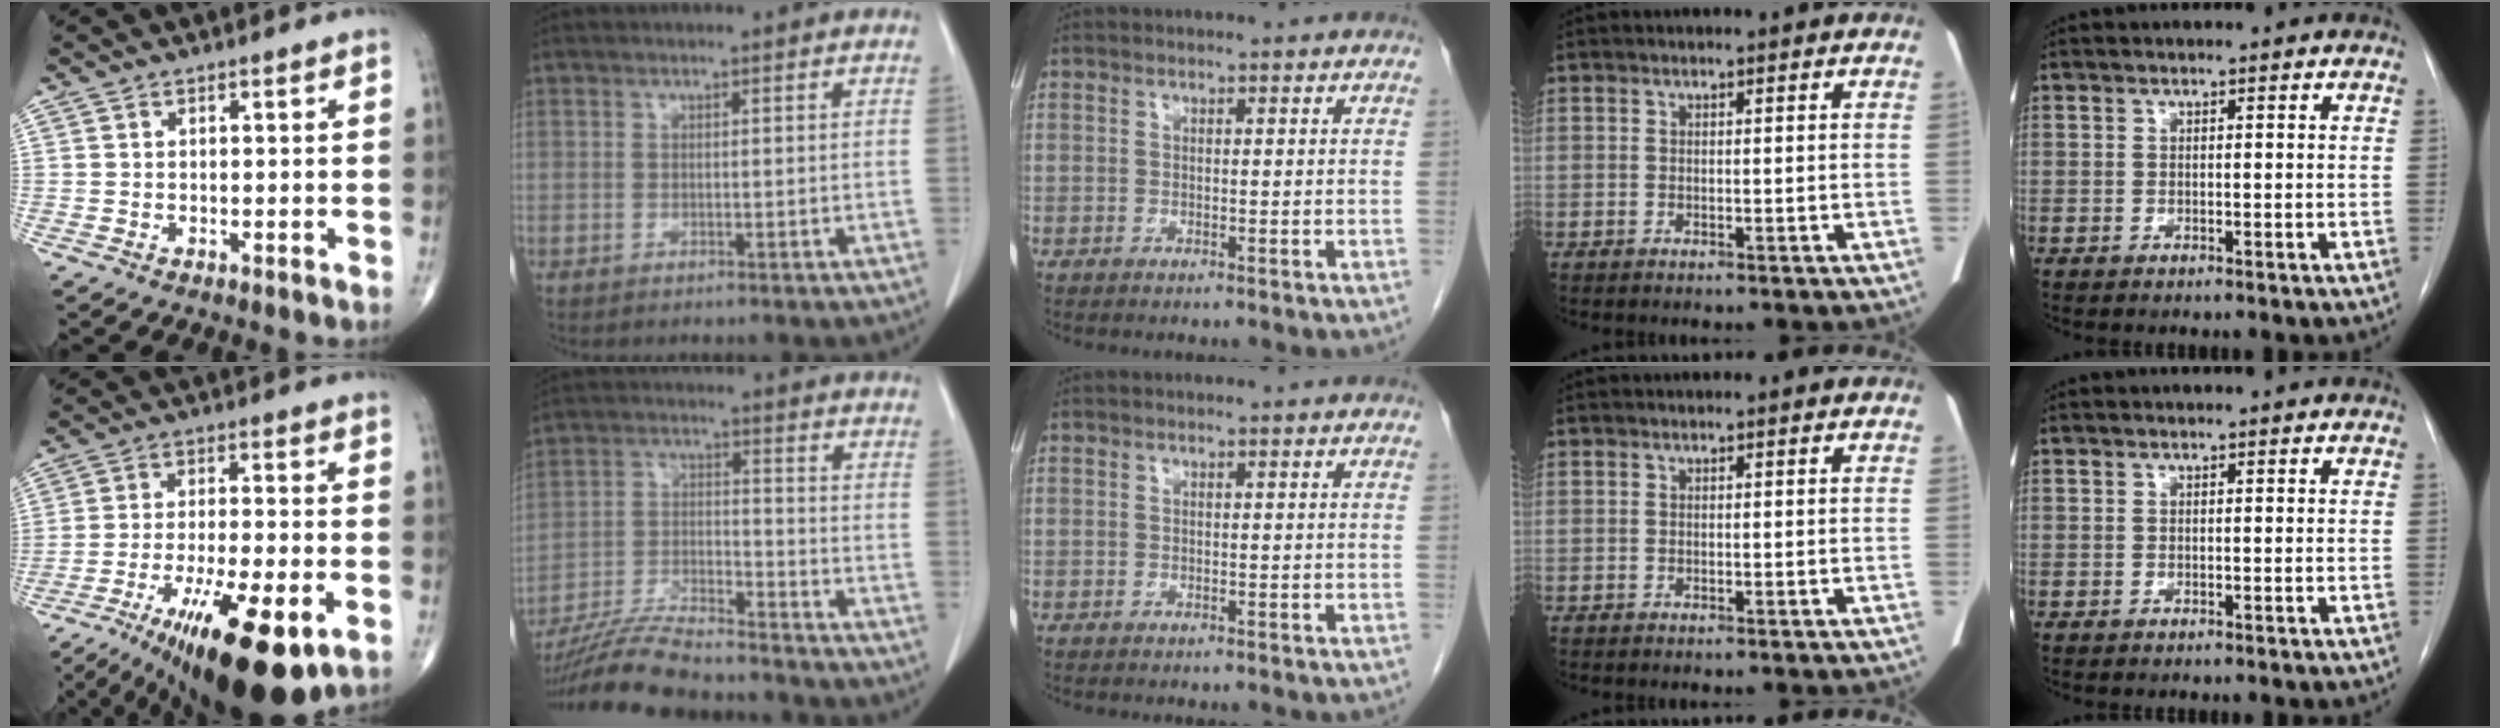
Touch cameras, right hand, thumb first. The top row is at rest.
{"thumb": {"total": 19.6, "force": [-9.3, 5.6, 16.3], "torque": [-0.250, 0.006, -0.143]}, "index": {"total": 17.7, "force": [-16.0, 2.3, 7.2], "torque": [-0.143, -0.016, -0.263]}}